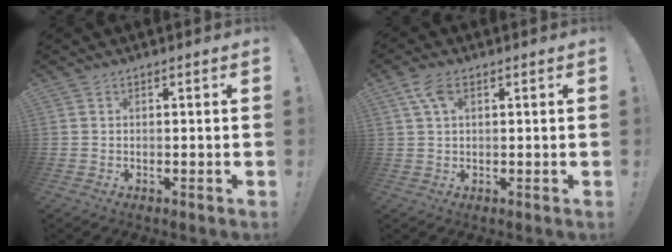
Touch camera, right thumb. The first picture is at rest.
{"total": 5.3, "force": [2.1, 2.7, 4.0], "torque": [-0.079, 0.003, 0.041]}